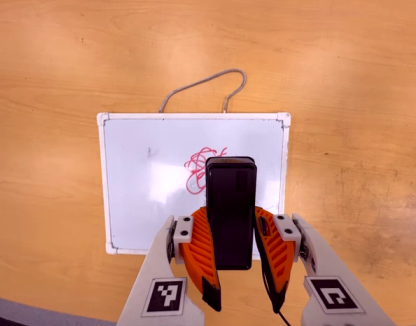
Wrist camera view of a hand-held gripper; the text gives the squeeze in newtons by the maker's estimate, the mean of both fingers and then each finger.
{"total": 7.8, "left": 5.7, "right": 10.0}